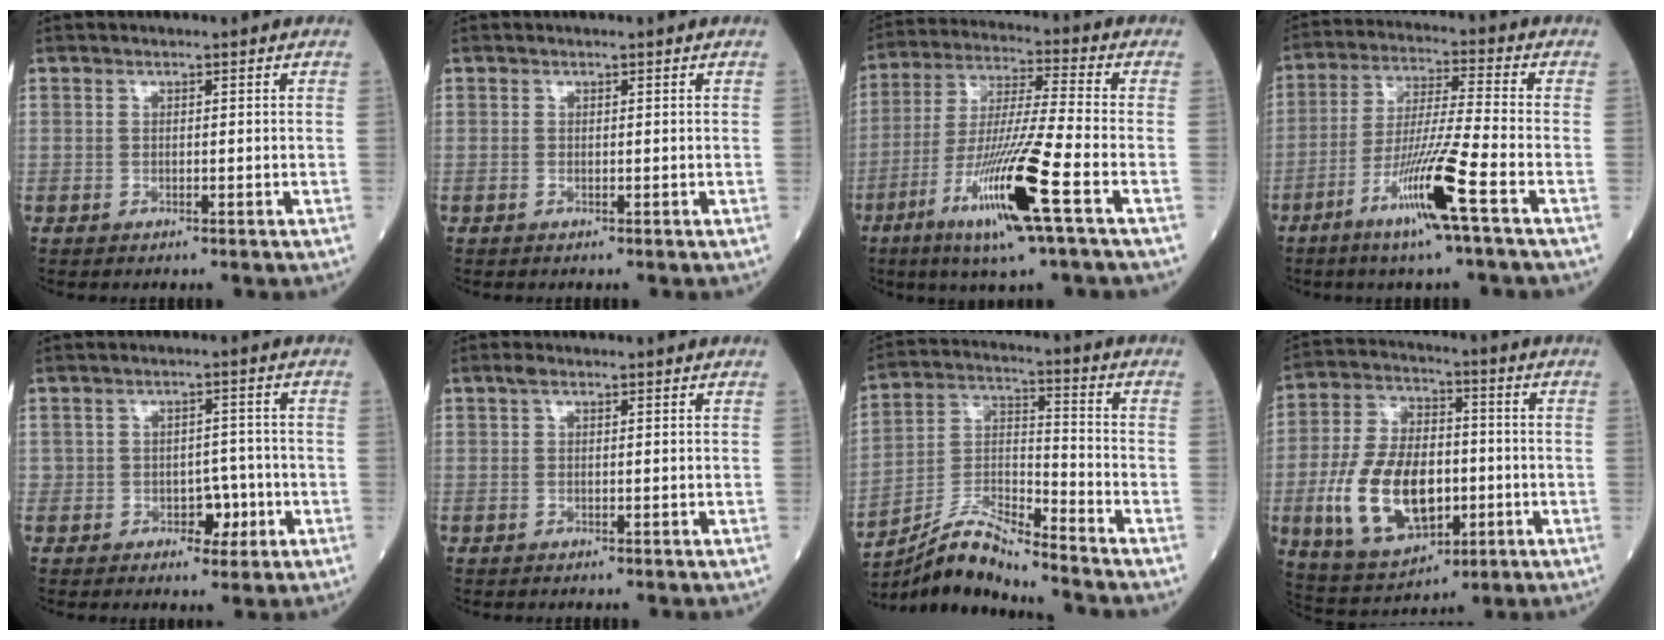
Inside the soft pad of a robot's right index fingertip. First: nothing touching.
{"total": 0.0}
{"total": 15.2, "force": [-6.6, -0.5, 13.7], "torque": [-0.276, -0.023, -0.120]}
{"total": 11.3, "force": [-5.6, -1.3, 9.7], "torque": [-0.188, -0.017, -0.106]}
{"total": 3.8, "force": [-1.3, 2.8, 2.3], "torque": [-0.022, 0.010, -0.013]}
{"total": 0.8, "force": [0.5, 0.2, 0.6], "torque": [-0.016, 0.010, 0.007]}
{"total": 10.1, "force": [-9.3, -0.3, 3.9], "torque": [-0.083, 0.012, -0.172]}
{"total": 16.0, "force": [-3.2, 8.8, 13.0], "torque": [-0.270, 0.007, -0.043]}